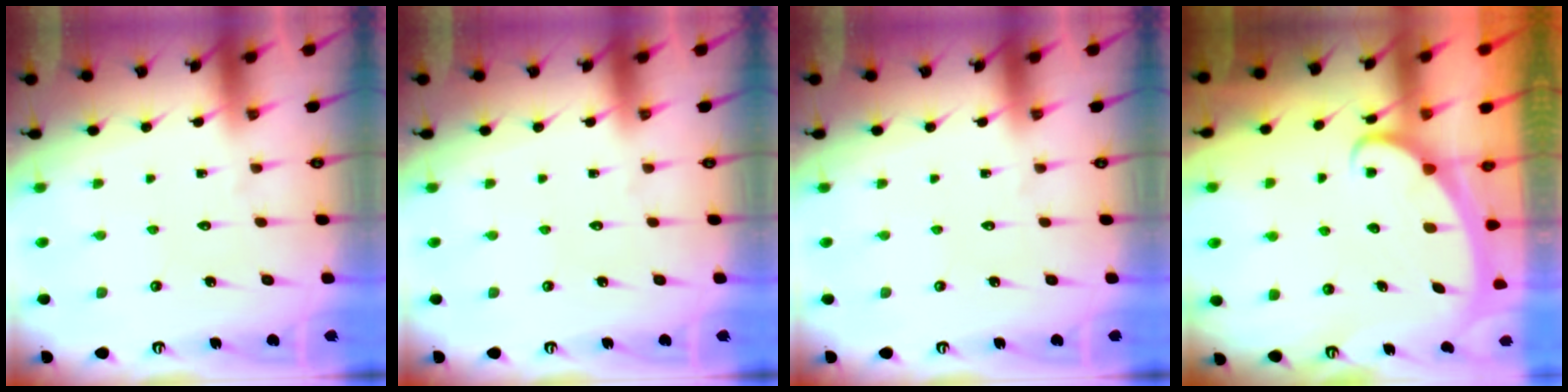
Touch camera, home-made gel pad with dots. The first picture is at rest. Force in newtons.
{"total": 0.0}
{"total": 0.0}
{"total": 2.3, "press": 2.3, "slide": 0.3}